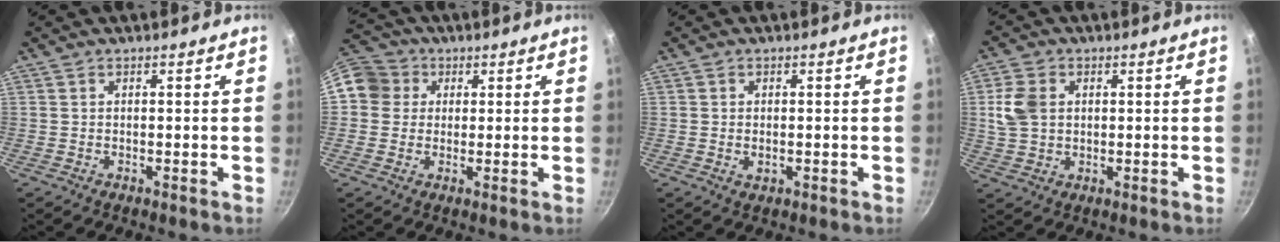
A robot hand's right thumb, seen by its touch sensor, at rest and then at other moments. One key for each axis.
{"total": 9.3, "fx": 1.8, "fy": 8.5, "fz": 3.3, "tx": -0.046, "ty": 0.020, "tz": 0.016}
{"total": 1.6, "fx": -0.2, "fy": 1.1, "fz": 1.2, "tx": -0.020, "ty": -0.001, "tz": -0.003}
{"total": 6.7, "fx": 1.2, "fy": 5.1, "fz": 4.2, "tx": -0.074, "ty": 0.002, "tz": 0.023}